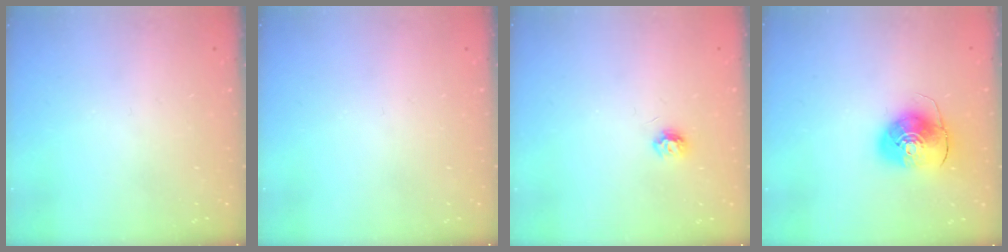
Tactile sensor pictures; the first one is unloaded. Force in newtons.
{"total": 0.0}
{"total": 4.7, "press": 4.7, "slide": 0.5}
{"total": 9.3, "press": 9.3, "slide": 1.1}